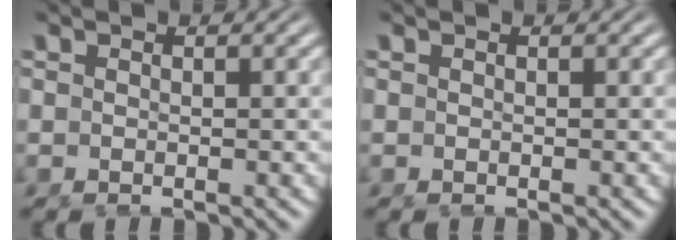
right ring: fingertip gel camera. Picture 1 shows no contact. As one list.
[{"total": 0.0}]